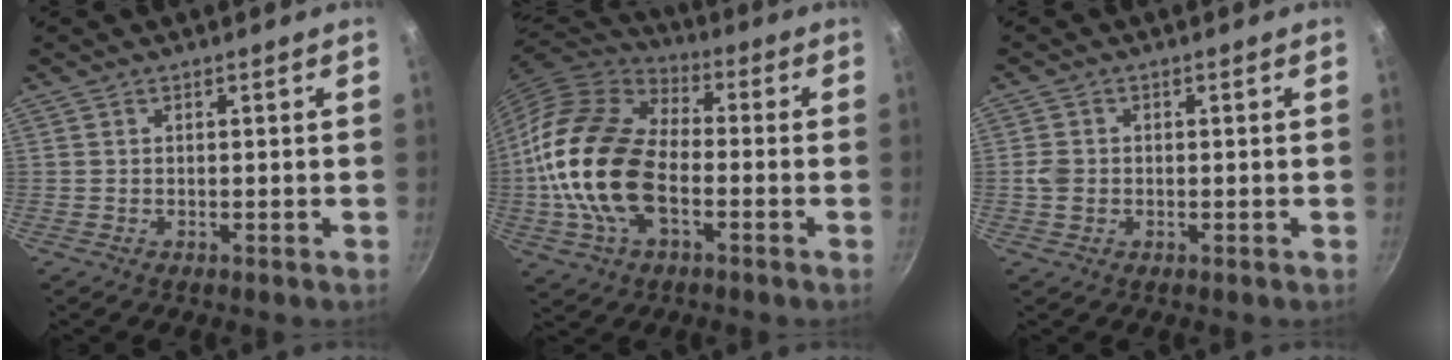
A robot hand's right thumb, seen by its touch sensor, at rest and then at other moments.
{"total": 20.7, "force": [-3.3, 12.1, 16.4], "torque": [-0.329, 0.022, -0.068]}
{"total": 2.7, "force": [-0.3, 2.1, 1.5], "torque": [-0.029, 0.005, -0.006]}